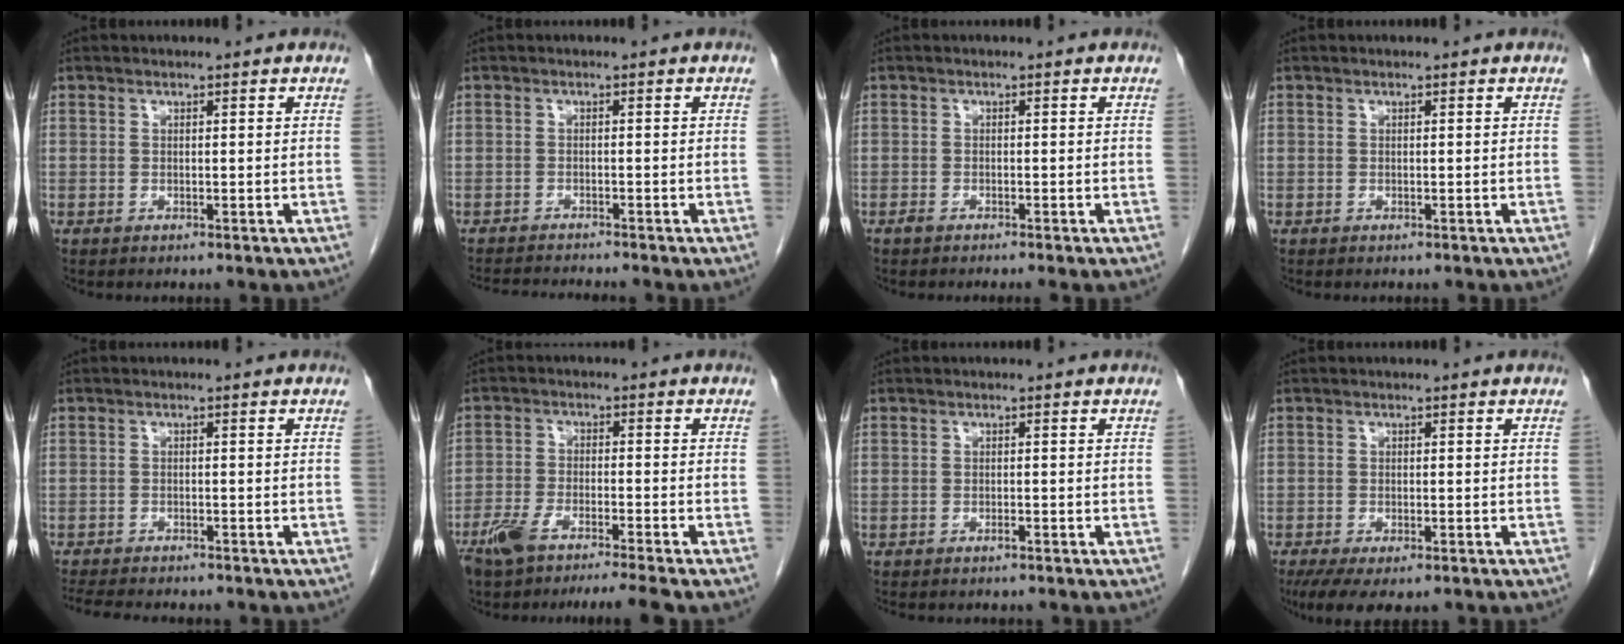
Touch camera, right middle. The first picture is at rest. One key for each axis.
{"total": 4.5, "fx": -4.4, "fy": -0.7, "fz": 0.9, "tx": -0.011, "ty": -0.014, "tz": -0.072}
{"total": 1.5, "fx": -1.2, "fy": -0.1, "fz": 0.8, "tx": -0.015, "ty": -0.001, "tz": -0.021}
{"total": 0.7, "fx": -0.7, "fy": 0.1, "fz": 0.1, "tx": -0.010, "ty": -0.003, "tz": -0.012}
{"total": 9.4, "fx": -8.2, "fy": 2.1, "fz": 4.1, "tx": -0.064, "ty": -0.006, "tz": -0.117}
{"total": 9.5, "fx": -7.8, "fy": 0.0, "fz": 5.5, "tx": -0.094, "ty": -0.014, "tz": -0.130}
{"total": 0.8, "fx": -0.7, "fy": 0.0, "fz": 0.3, "tx": -0.015, "ty": -0.003, "tz": -0.010}
{"total": 7.2, "fx": -5.0, "fy": 2.4, "fz": 4.5, "tx": -0.070, "ty": -0.016, "tz": -0.077}